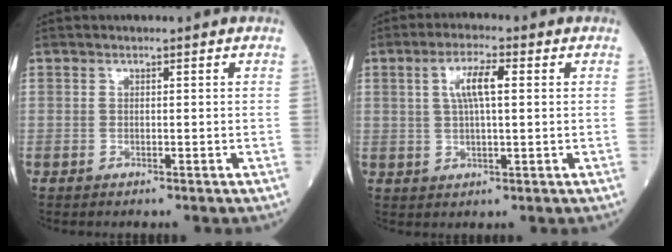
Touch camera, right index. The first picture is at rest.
{"total": 5.4, "force": [1.3, 1.0, 5.1], "torque": [-0.101, 0.010, 0.026]}